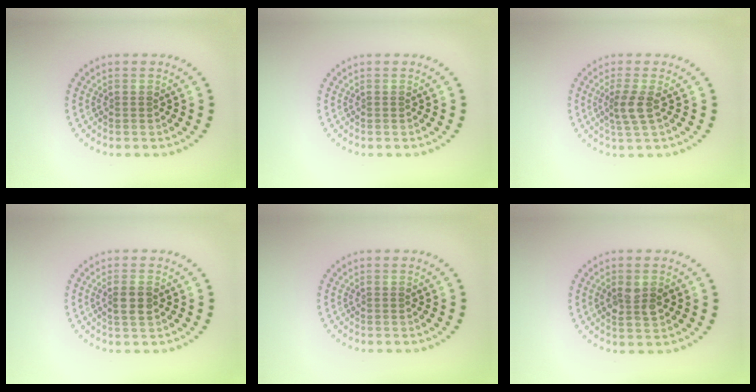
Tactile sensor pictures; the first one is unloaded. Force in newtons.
{"total": 0.0}
{"total": 2.3, "press": 1.8, "slide": 1.5}
{"total": 1.9, "press": 1.8, "slide": 0.5}
{"total": 0.0}
{"total": 2.6, "press": 2.6, "slide": 0.2}